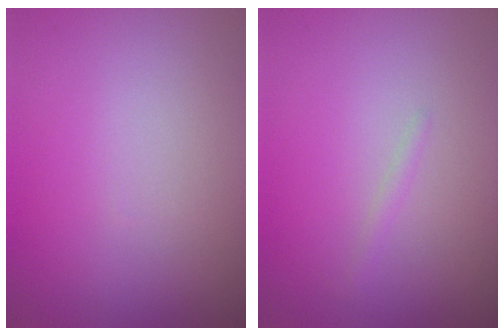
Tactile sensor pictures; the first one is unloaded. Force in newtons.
{"total": 0.6, "press": 0.6, "slide": 0.1}